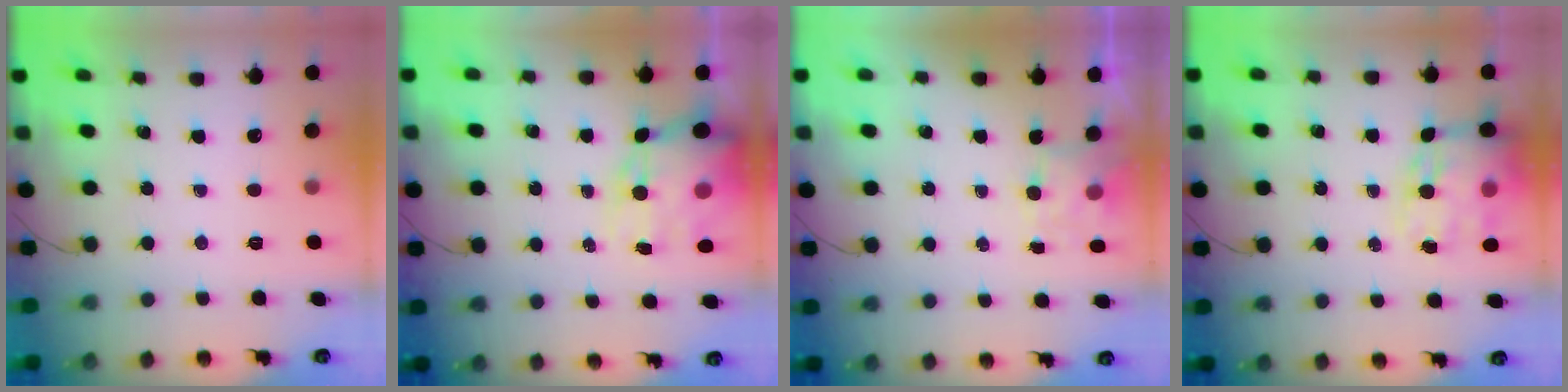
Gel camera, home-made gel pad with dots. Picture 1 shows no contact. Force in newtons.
{"total": 12.7, "press": 12.4, "slide": 2.8}
{"total": 3.6, "press": 3.5, "slide": 0.9}
{"total": 14.4, "press": 13.9, "slide": 3.8}